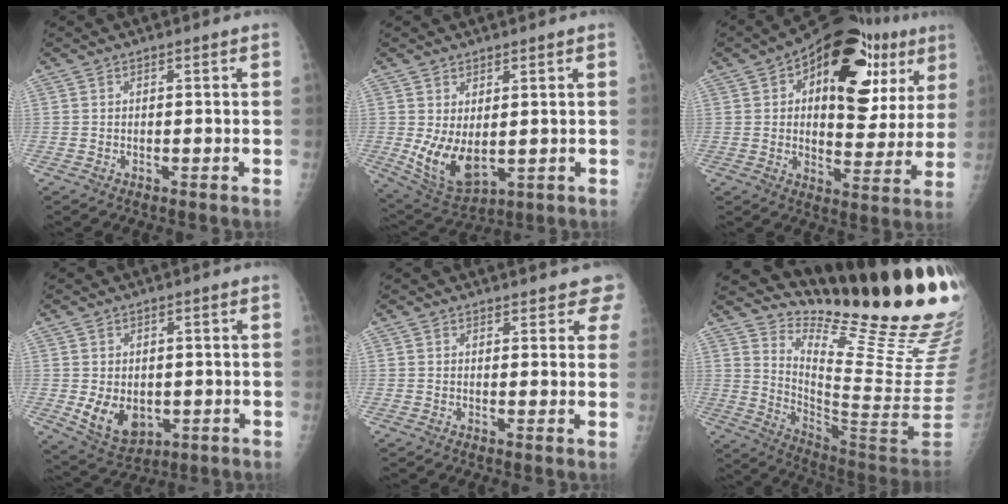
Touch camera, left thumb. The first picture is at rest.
{"total": 9.0, "force": [0.2, 5.4, 7.2], "torque": [-0.118, -0.021, 0.025]}
{"total": 24.3, "force": [9.7, 12.4, 18.5], "torque": [-0.209, -0.002, 0.134]}
{"total": 8.3, "force": [-1.3, 6.0, 5.6], "torque": [-0.071, -0.011, -0.001]}
{"total": 3.7, "force": [3.3, 1.5, 0.7], "torque": [0.027, -0.012, 0.019]}
{"total": 24.0, "force": [20.0, 2.0, 13.2], "torque": [-0.163, -0.204, 0.282]}